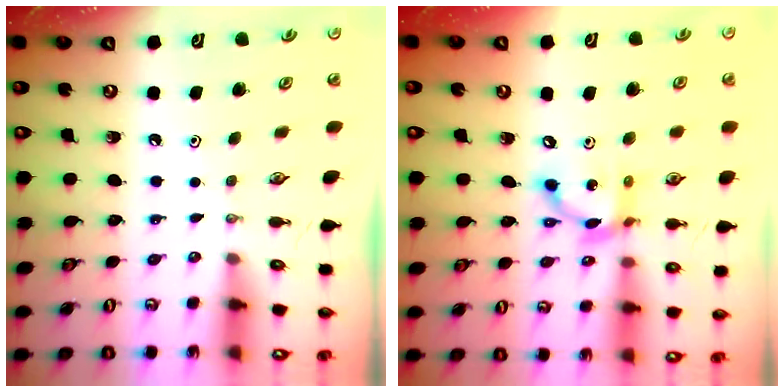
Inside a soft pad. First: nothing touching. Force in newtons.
{"total": 10.5, "press": 10.5, "slide": 0.6}